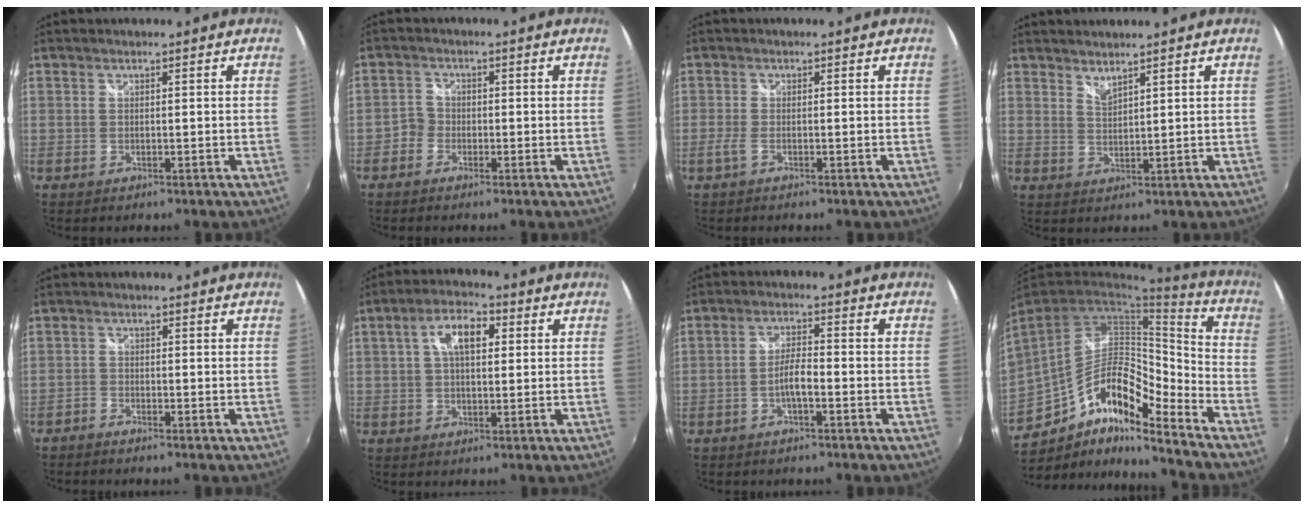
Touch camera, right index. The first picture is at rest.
{"total": 2.4, "force": [-1.5, 1.9, 0.2], "torque": [-0.004, 0.006, -0.031]}
{"total": 1.6, "force": [-0.9, 0.4, 1.3], "torque": [-0.029, -0.003, -0.020]}
{"total": 2.4, "force": [2.2, 0.1, 0.8], "torque": [-0.014, -0.001, 0.038]}
{"total": 1.6, "force": [-1.5, 0.4, 0.2], "torque": [-0.016, -0.002, -0.035]}
{"total": 7.5, "force": [1.8, 3.8, 6.1], "torque": [-0.109, 0.020, 0.029]}
{"total": 3.5, "force": [-1.5, 0.6, 3.1], "torque": [-0.064, 0.011, -0.029]}
{"total": 15.7, "force": [-9.2, 6.6, 10.9], "torque": [-0.205, 0.009, -0.170]}